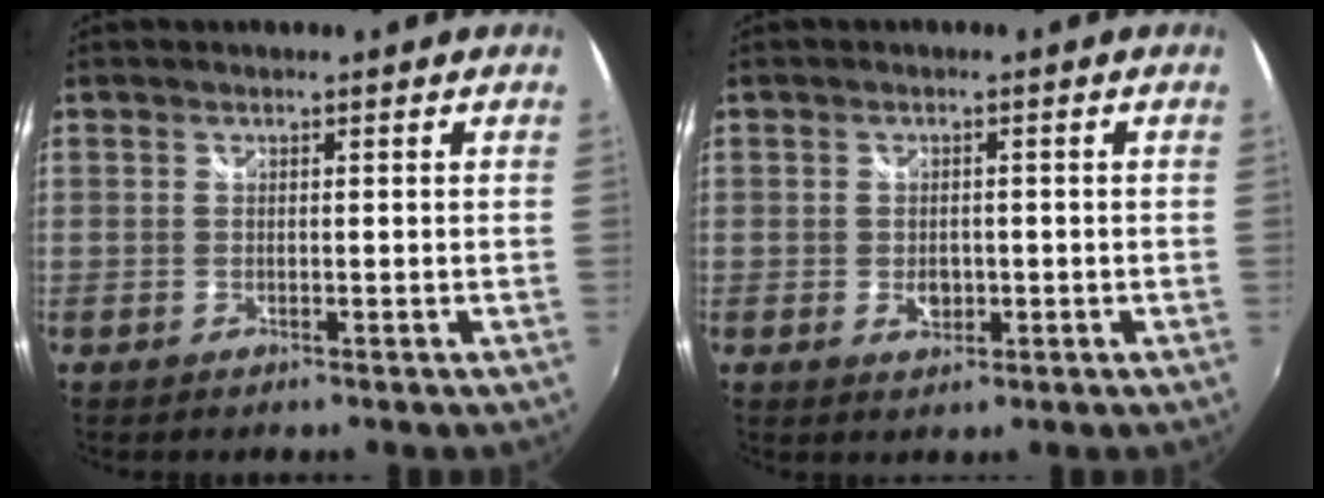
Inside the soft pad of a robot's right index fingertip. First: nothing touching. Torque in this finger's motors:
{"motor_torque": [0.19, 0.12, 0.19, 0.01]}